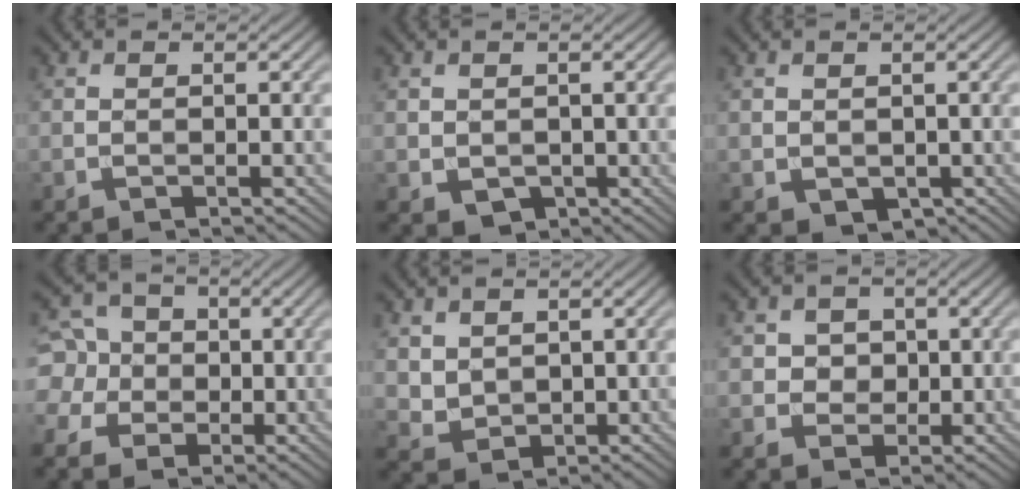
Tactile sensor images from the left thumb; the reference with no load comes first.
{"total": 2.0, "force": [0.0, 1.8, 1.0], "torque": [-0.029, -0.010, 0.005]}
{"total": 1.8, "force": [0.2, 1.6, 0.9], "torque": [-0.028, -0.010, 0.009]}
{"total": 7.7, "force": [0.0, 7.2, 2.7], "torque": [-0.091, 0.014, -0.019]}
{"total": 3.6, "force": [1.8, 2.7, 1.5], "torque": [-0.050, -0.009, 0.041]}
{"total": 4.2, "force": [1.2, 3.8, 1.3], "torque": [-0.044, -0.012, 0.026]}